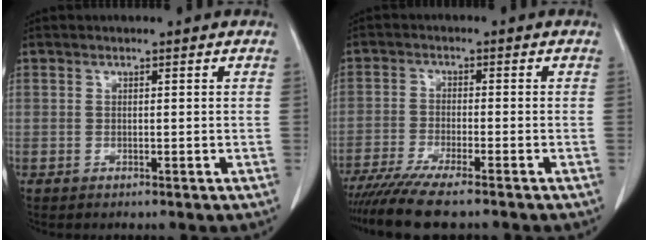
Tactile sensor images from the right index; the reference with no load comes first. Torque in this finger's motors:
{"motor_torque": [1.13, -1.01, 0.55, 0.15]}